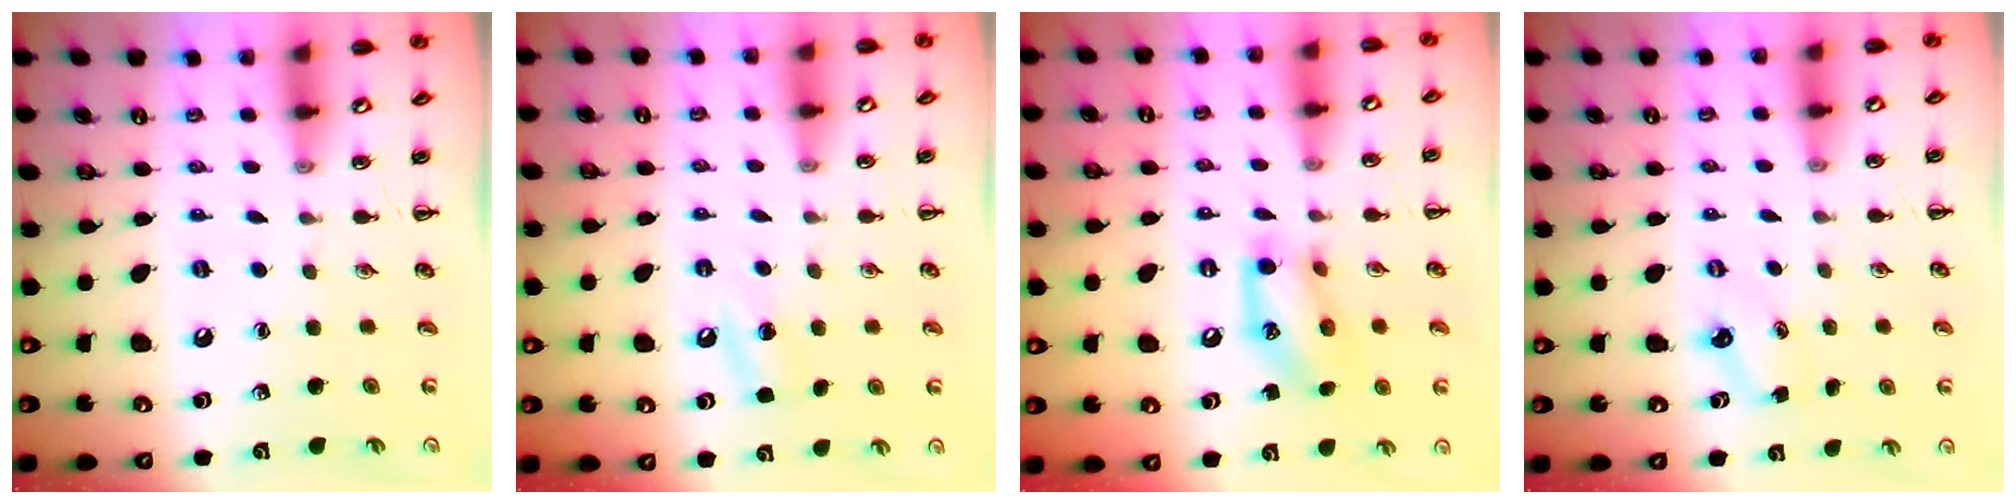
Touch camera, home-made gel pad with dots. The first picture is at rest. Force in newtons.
{"total": 4.3, "press": 4.0, "slide": 1.4}
{"total": 13.0, "press": 12.8, "slide": 2.2}
{"total": 2.8, "press": 2.7, "slide": 0.7}